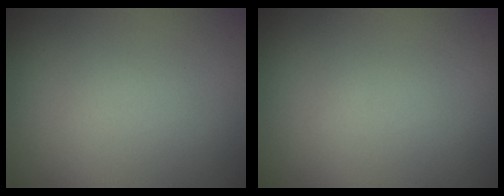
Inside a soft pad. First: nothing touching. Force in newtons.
{"total": 0.0}